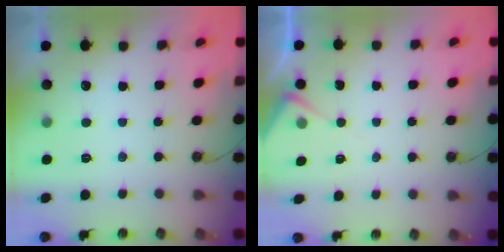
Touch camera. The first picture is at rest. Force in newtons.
{"total": 5.8, "press": 5.8, "slide": 0.4}